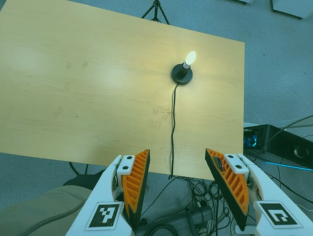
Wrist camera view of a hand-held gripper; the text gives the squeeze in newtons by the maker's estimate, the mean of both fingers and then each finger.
{"total": 0.0}